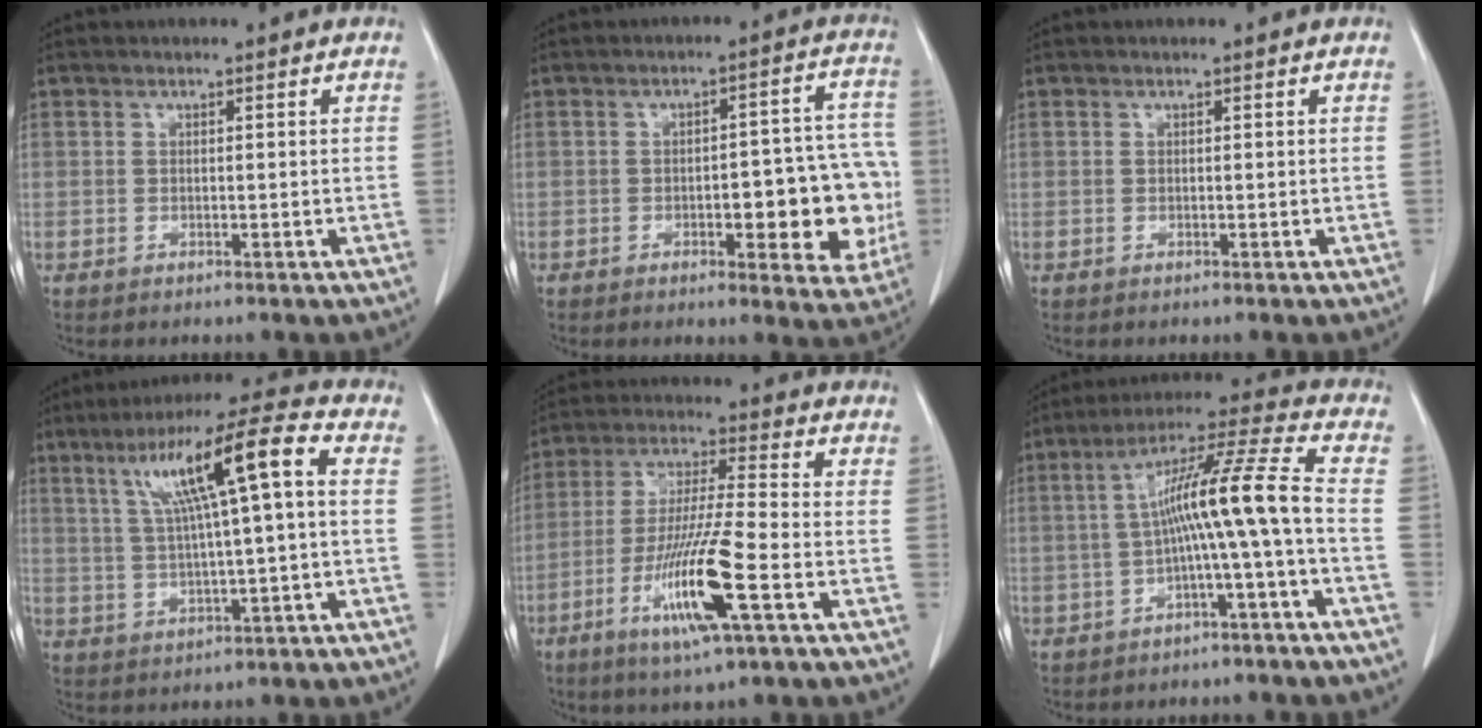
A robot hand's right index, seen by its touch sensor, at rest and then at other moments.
{"total": 15.0, "force": [-2.9, 5.0, 13.8], "torque": [-0.133, 0.036, -0.025]}
{"total": 0.0}
{"total": 13.8, "force": [3.4, 1.0, 13.4], "torque": [-0.230, 0.034, 0.061]}
{"total": 14.1, "force": [-5.5, 0.5, 13.0], "torque": [-0.258, -0.022, -0.101]}
{"total": 11.8, "force": [-1.8, -0.7, 11.7], "torque": [-0.199, 0.032, -0.029]}